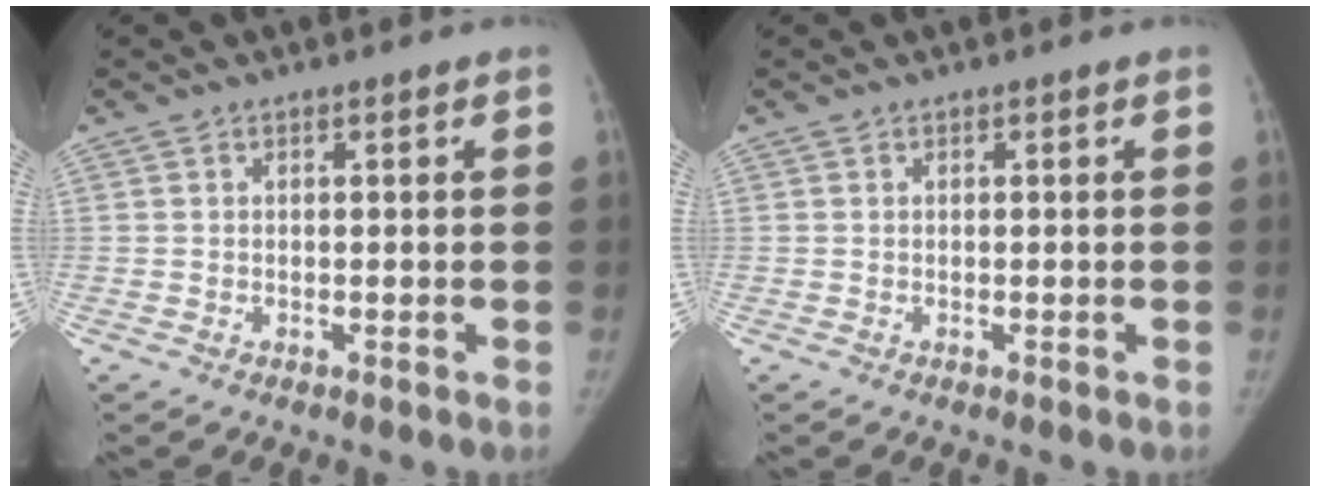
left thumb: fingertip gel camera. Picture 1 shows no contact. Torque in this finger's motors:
{"motor_torque": [-0.05, -0.17, -0.23, 0.23, 0.04]}